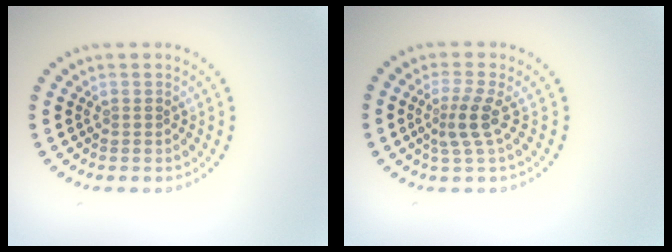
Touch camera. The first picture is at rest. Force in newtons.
{"total": 2.4, "press": 1.8, "slide": 1.6}